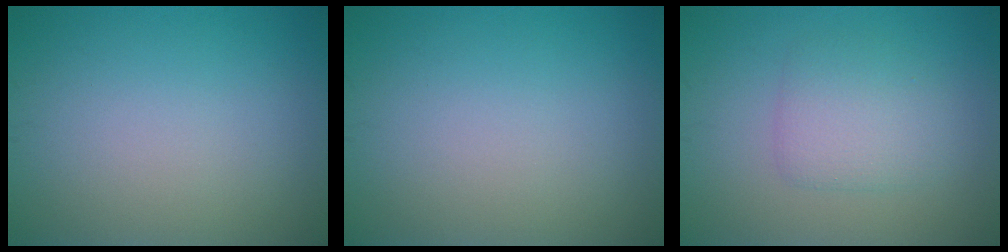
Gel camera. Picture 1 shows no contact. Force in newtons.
{"total": 0.0}
{"total": 3.0, "press": 3.0, "slide": 0.0}